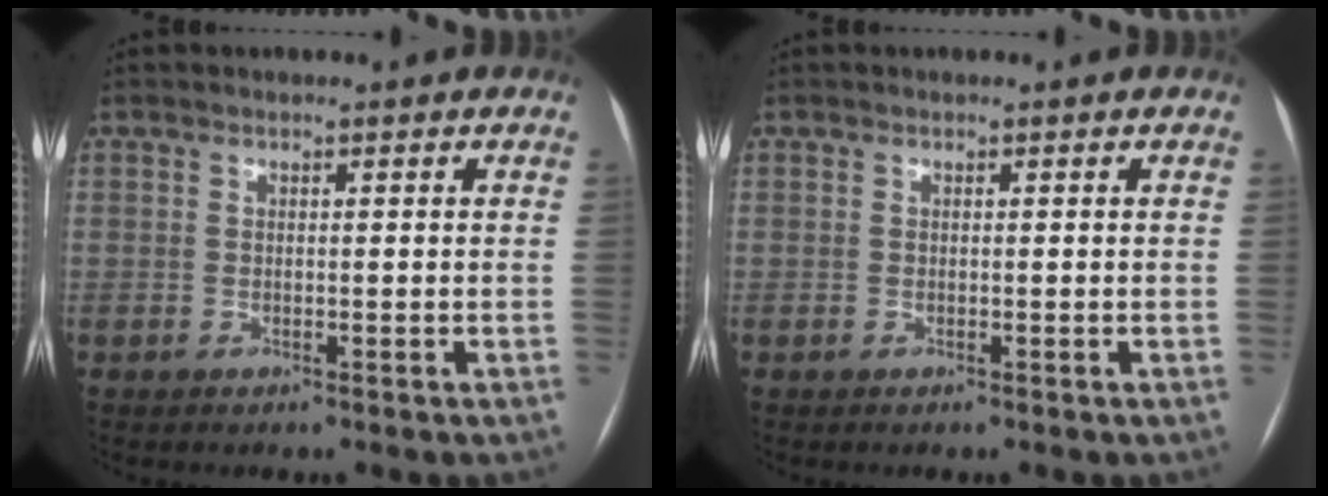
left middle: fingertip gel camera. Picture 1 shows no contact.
{"total": 0.0}